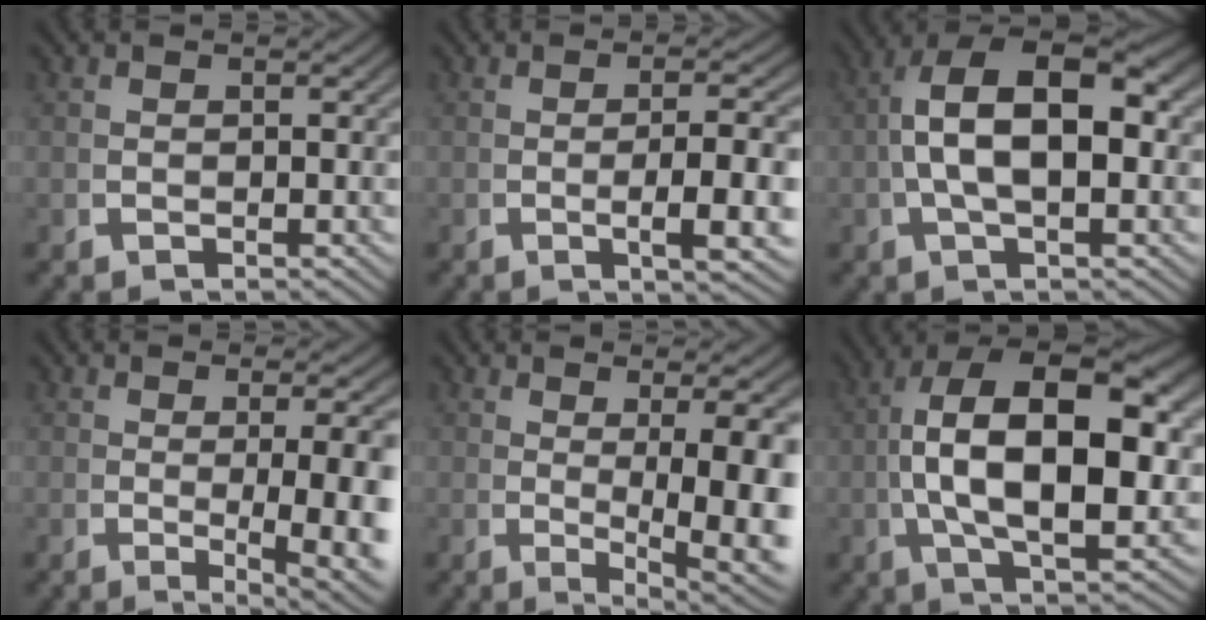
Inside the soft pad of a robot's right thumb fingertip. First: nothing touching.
{"total": 5.1, "force": [-0.7, 1.1, 4.9], "torque": [-0.079, 0.006, -0.011]}
{"total": 10.0, "force": [1.0, 5.4, 8.4], "torque": [-0.153, -0.012, 0.021]}
{"total": 6.6, "force": [-1.0, 2.2, 6.1], "torque": [-0.089, -0.015, -0.006]}
{"total": 8.2, "force": [-0.3, 3.3, 7.5], "torque": [-0.114, -0.027, 0.015]}
{"total": 14.1, "force": [0.8, 7.3, 12.0], "torque": [-0.223, -0.040, 0.031]}